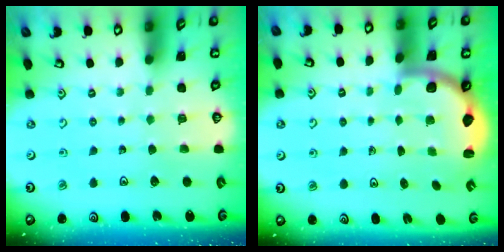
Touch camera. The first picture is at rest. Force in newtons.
{"total": 2.6, "press": 2.5, "slide": 0.6}